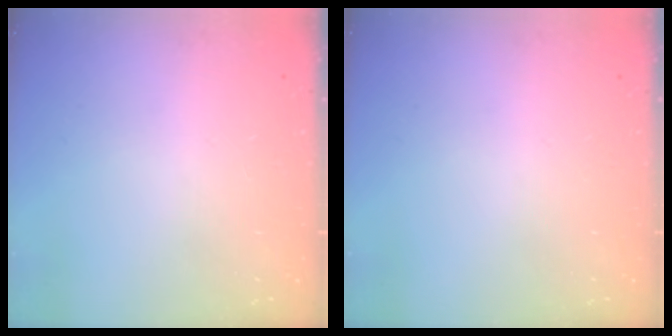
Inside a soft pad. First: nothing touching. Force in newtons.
{"total": 0.0}